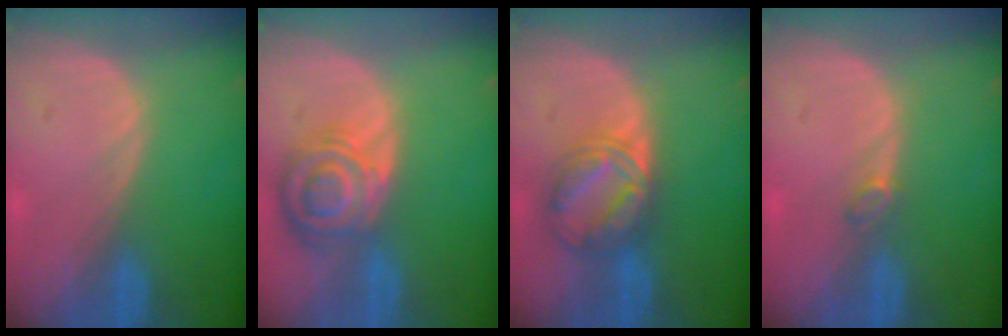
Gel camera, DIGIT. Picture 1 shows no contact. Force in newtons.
{"total": 8.3, "press": 7.3, "slide": 4.0}
{"total": 6.9, "press": 6.9, "slide": 0.4}
{"total": 1.2, "press": 1.2, "slide": 0.4}